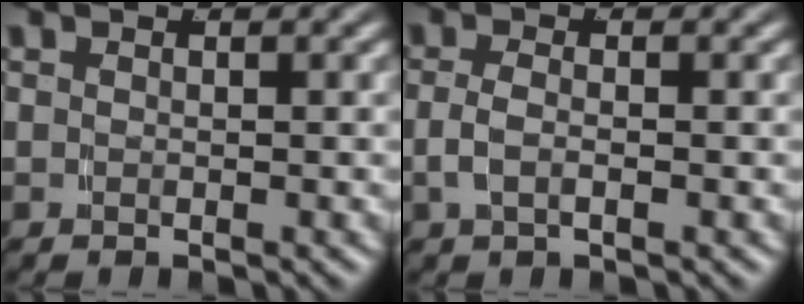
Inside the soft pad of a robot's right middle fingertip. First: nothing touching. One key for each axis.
{"total": 1.9, "fx": -0.6, "fy": 0.7, "fz": 1.6, "tx": -0.039, "ty": -0.004, "tz": -0.012}